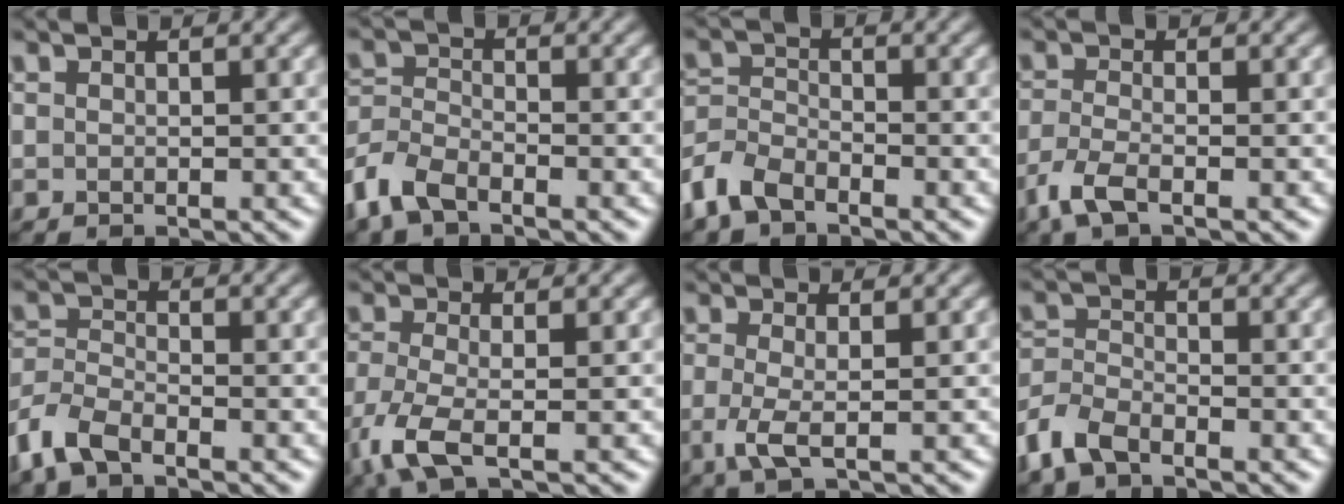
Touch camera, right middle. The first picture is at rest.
{"total": 4.2, "force": [-2.9, 1.9, 2.3], "torque": [-0.052, -0.004, -0.072]}
{"total": 3.9, "force": [-2.8, 2.0, 1.8], "torque": [-0.040, 0.000, -0.070]}
{"total": 3.0, "force": [-1.9, 1.0, 2.2], "torque": [-0.059, -0.007, -0.048]}
{"total": 4.3, "force": [-3.0, 1.9, 2.4], "torque": [-0.056, -0.005, -0.074]}
{"total": 4.3, "force": [-2.0, 1.4, 3.6], "torque": [-0.095, -0.012, -0.048]}
{"total": 2.6, "force": [-0.5, 0.6, 2.5], "torque": [-0.059, -0.008, -0.012]}
{"total": 3.9, "force": [-2.8, 1.9, 2.0], "torque": [-0.044, -0.002, -0.069]}